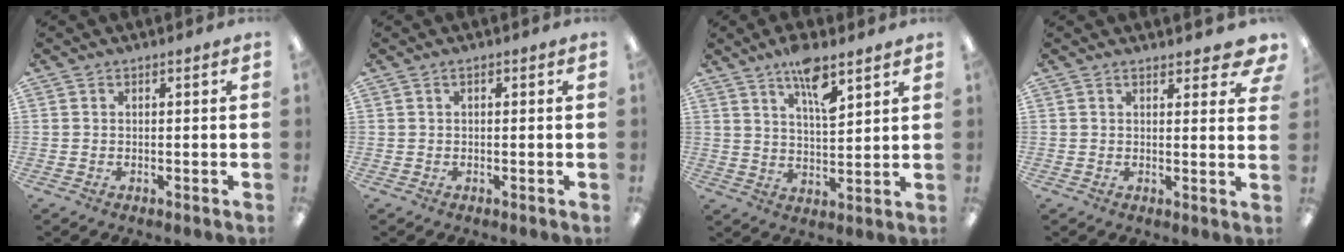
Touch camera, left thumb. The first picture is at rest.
{"total": 0.6, "force": [0.1, 0.4, 0.4], "torque": [-0.007, 0.003, 0.001]}
{"total": 9.5, "force": [6.4, 3.1, 6.4], "torque": [-0.099, -0.035, 0.106]}
{"total": 3.8, "force": [3.0, 1.4, 1.9], "torque": [-0.011, -0.019, 0.048]}